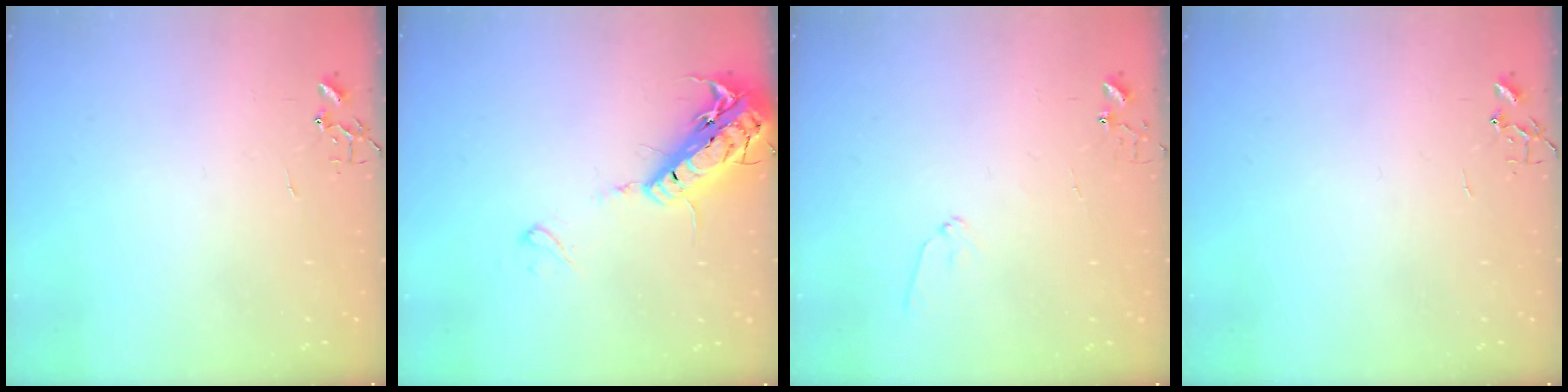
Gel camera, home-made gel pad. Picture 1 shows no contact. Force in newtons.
{"total": 17.5, "press": 17.2, "slide": 3.6}
{"total": 6.5, "press": 6.5, "slide": 0.6}
{"total": 0.0}